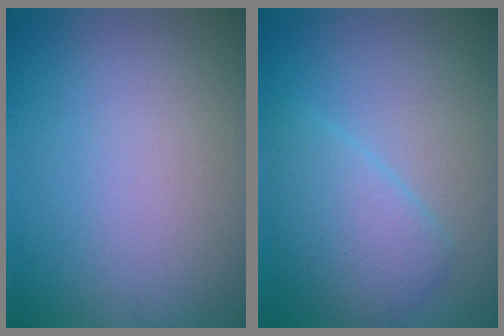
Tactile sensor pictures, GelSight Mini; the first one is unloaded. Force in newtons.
{"total": 4.0, "press": 4.0, "slide": 0.1}